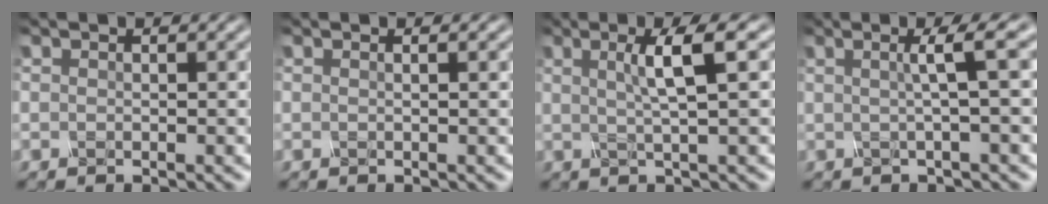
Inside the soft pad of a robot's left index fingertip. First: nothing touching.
{"total": 1.1, "force": [0.2, 0.4, 1.0], "torque": [-0.007, 0.005, -0.005]}
{"total": 4.2, "force": [1.2, 0.7, 4.0], "torque": [-0.060, 0.010, 0.017]}
{"total": 3.9, "force": [0.7, 0.5, 3.8], "torque": [-0.055, 0.014, 0.004]}